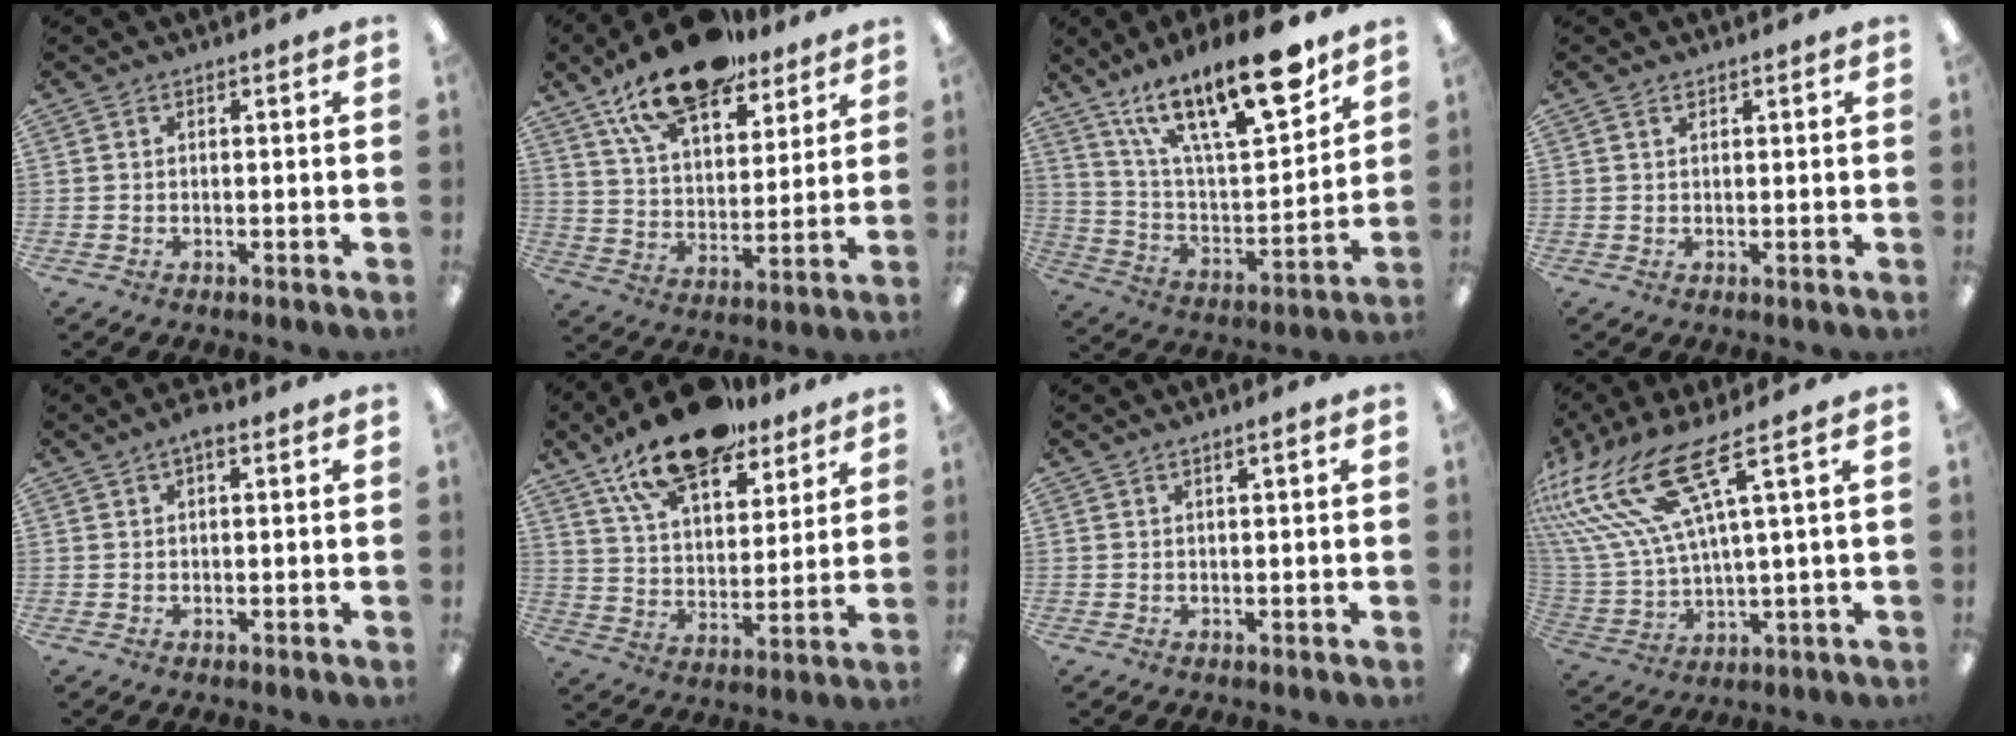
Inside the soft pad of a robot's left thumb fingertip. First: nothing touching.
{"total": 18.2, "force": [13.5, 7.6, 9.5], "torque": [-0.166, -0.068, 0.238]}
{"total": 23.9, "force": [15.8, 7.4, 16.3], "torque": [-0.261, -0.092, 0.262]}
{"total": 1.2, "force": [0.8, 0.6, 0.7], "torque": [-0.015, 0.001, 0.015]}
{"total": 2.4, "force": [1.4, 0.8, 1.8], "torque": [-0.029, 0.002, 0.022]}
{"total": 18.2, "force": [13.5, 7.6, 9.4], "torque": [-0.165, -0.068, 0.239]}
{"total": 1.6, "force": [1.0, 0.2, 1.3], "torque": [-0.026, 0.000, 0.017]}
{"total": 19.8, "force": [10.9, 6.5, 15.2], "torque": [-0.324, -0.055, 0.188]}